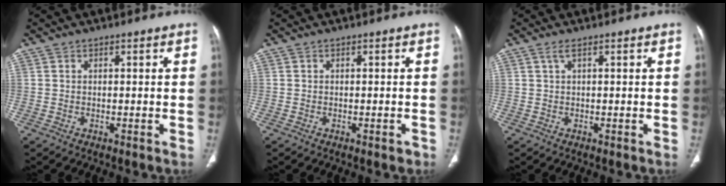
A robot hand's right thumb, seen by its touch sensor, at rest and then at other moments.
{"total": 0.8, "force": [-0.5, 0.4, 0.5], "torque": [-0.004, -0.001, -0.005]}
{"total": 1.1, "force": [0.6, 0.1, 1.0], "torque": [-0.030, 0.009, 0.012]}